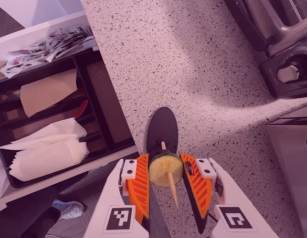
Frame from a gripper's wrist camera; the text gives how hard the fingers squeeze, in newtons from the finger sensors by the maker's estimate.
{"total": 11.4, "left": 11.8, "right": 11.0}